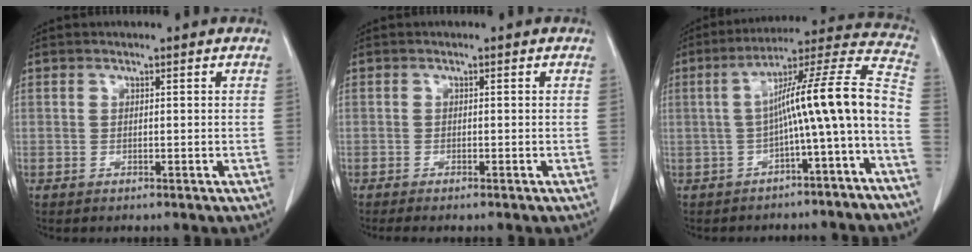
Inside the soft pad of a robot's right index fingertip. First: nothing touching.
{"total": 2.4, "force": [-2.0, 0.1, 1.3], "torque": [-0.016, -0.004, -0.026]}
{"total": 14.0, "force": [-3.5, -0.6, 13.5], "torque": [-0.195, 0.041, -0.056]}